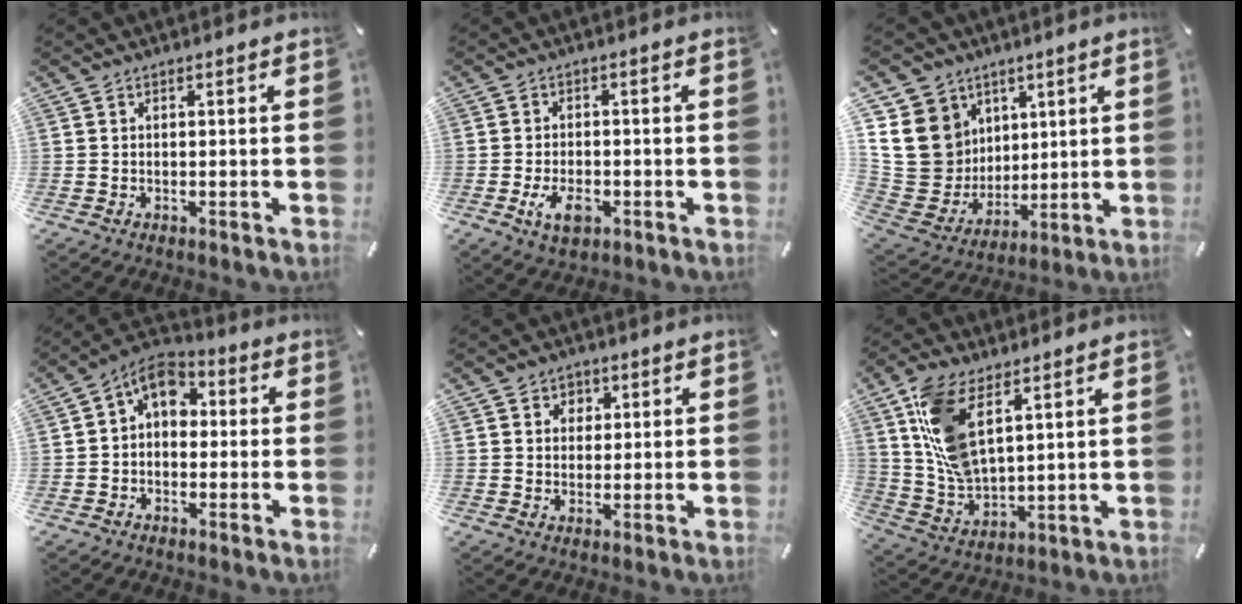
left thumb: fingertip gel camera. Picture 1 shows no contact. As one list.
[{"total": 5.7, "force": [-2.3, 3.3, 4.1], "torque": [-0.082, 0.001, -0.046]}, {"total": 16.8, "force": [4.2, 15.2, 5.6], "torque": [-0.121, -0.027, 0.092]}, {"total": 6.4, "force": [0.9, 4.9, 4.0], "torque": [-0.065, -0.001, 0.013]}, {"total": 3.5, "force": [1.0, 3.3, 0.5], "torque": [0.004, 0.001, 0.010]}, {"total": 12.5, "force": [6.3, 6.2, 8.8], "torque": [-0.208, -0.019, 0.117]}]